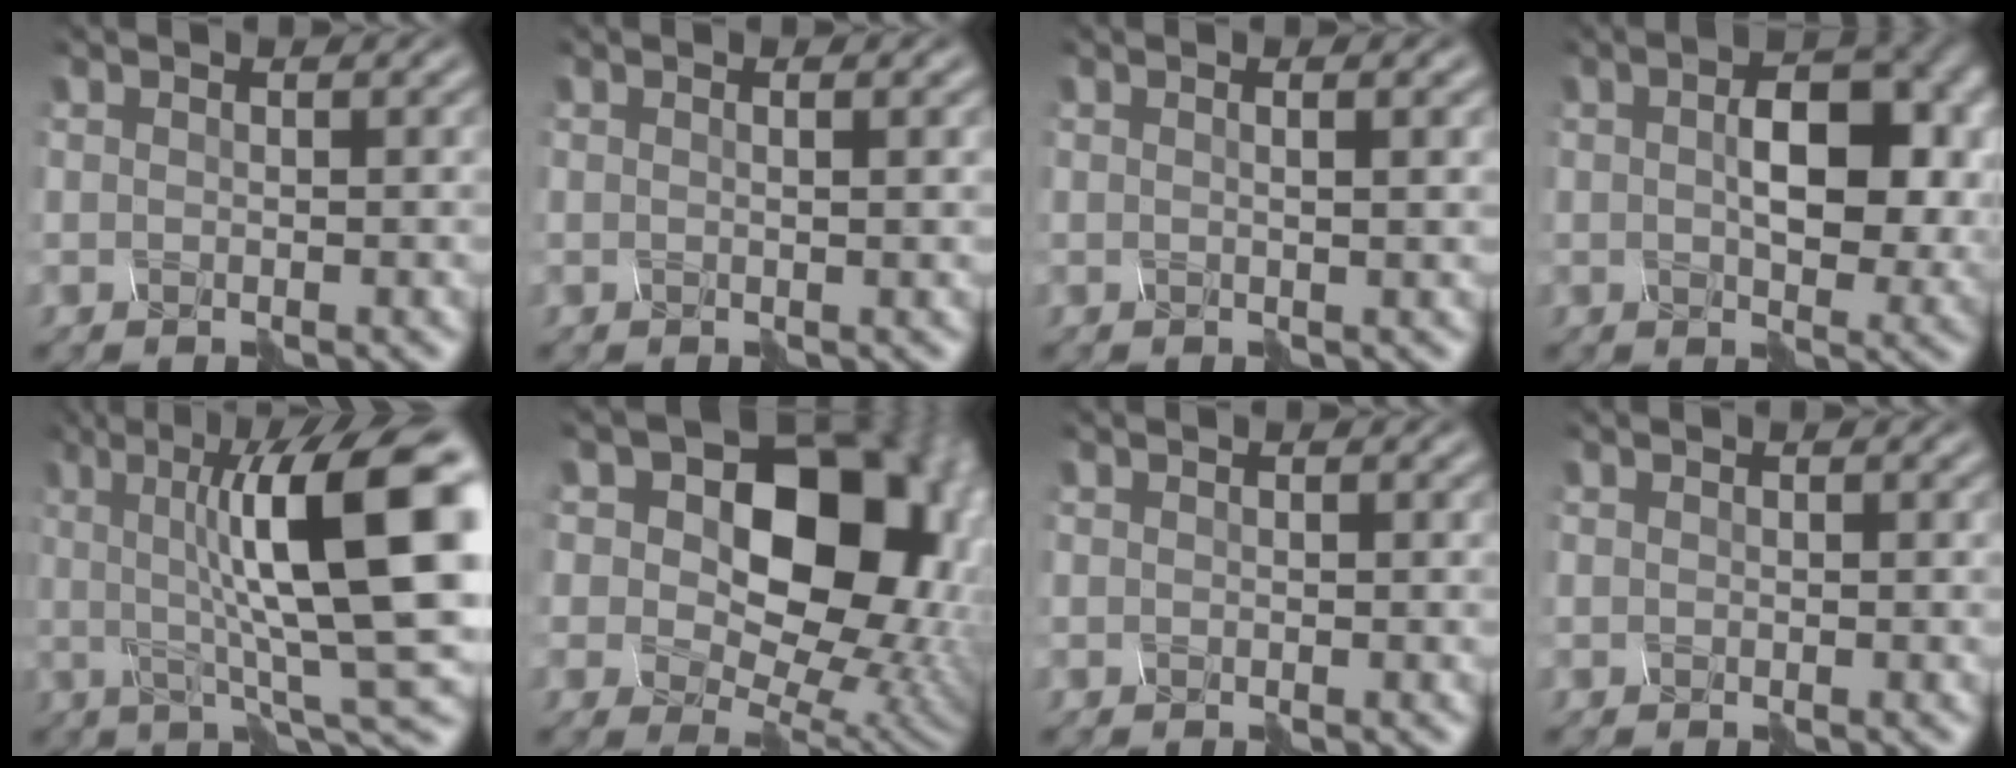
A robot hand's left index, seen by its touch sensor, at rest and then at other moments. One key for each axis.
{"total": 1.2, "fx": 0.2, "fy": 0.4, "fz": 1.1, "tx": -0.007, "ty": 0.010, "tz": -0.002}
{"total": 1.9, "fx": 0.4, "fy": 0.6, "fz": 1.7, "tx": -0.013, "ty": 0.016, "tz": -0.002}
{"total": 6.1, "fx": 0.2, "fy": 2.9, "fz": 5.3, "tx": -0.094, "ty": 0.004, "tz": 0.029}
{"total": 12.4, "fx": 1.6, "fy": 2.6, "fz": 12.0, "tx": -0.183, "ty": 0.004, "tz": 0.044}
{"total": 13.6, "fx": 2.6, "fy": 9.5, "fz": 9.4, "tx": -0.104, "ty": 0.011, "tz": 0.068}
{"total": 0.0}
{"total": 0.0}